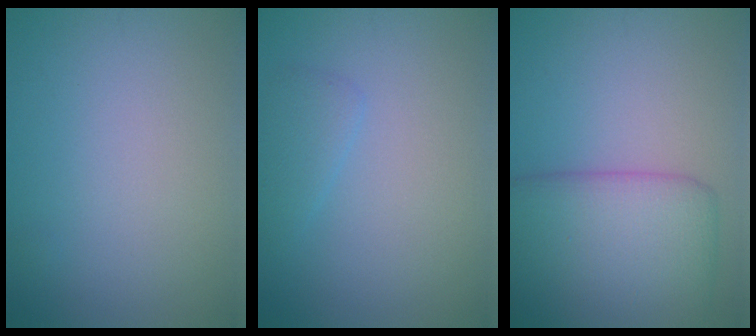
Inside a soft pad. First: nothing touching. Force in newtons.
{"total": 1.4, "press": 1.4, "slide": 0.2}
{"total": 7.5, "press": 7.5, "slide": 0.1}